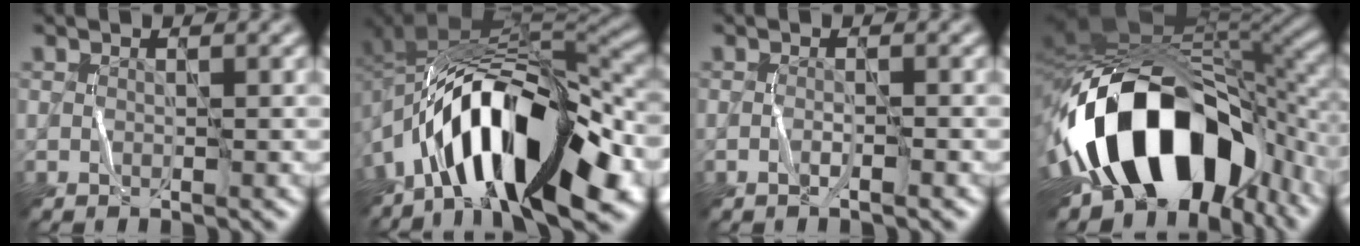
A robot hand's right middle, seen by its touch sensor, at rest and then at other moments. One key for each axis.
{"total": 14.5, "fx": -6.3, "fy": 5.6, "fz": 11.9, "tx": -0.191, "ty": 0.004, "tz": -0.104}
{"total": 1.1, "fx": -0.7, "fy": 0.1, "fz": 0.8, "tx": -0.015, "ty": 0.003, "tz": -0.014}
{"total": 17.2, "fx": -5.8, "fy": 10.4, "fz": 12.4, "tx": -0.222, "ty": -0.005, "tz": -0.089}